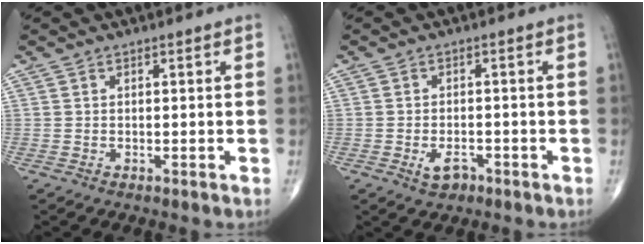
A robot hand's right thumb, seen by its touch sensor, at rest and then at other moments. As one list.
[{"total": 3.2, "force": [-1.5, 1.9, 2.0], "torque": [-0.031, 0.005, -0.022]}]